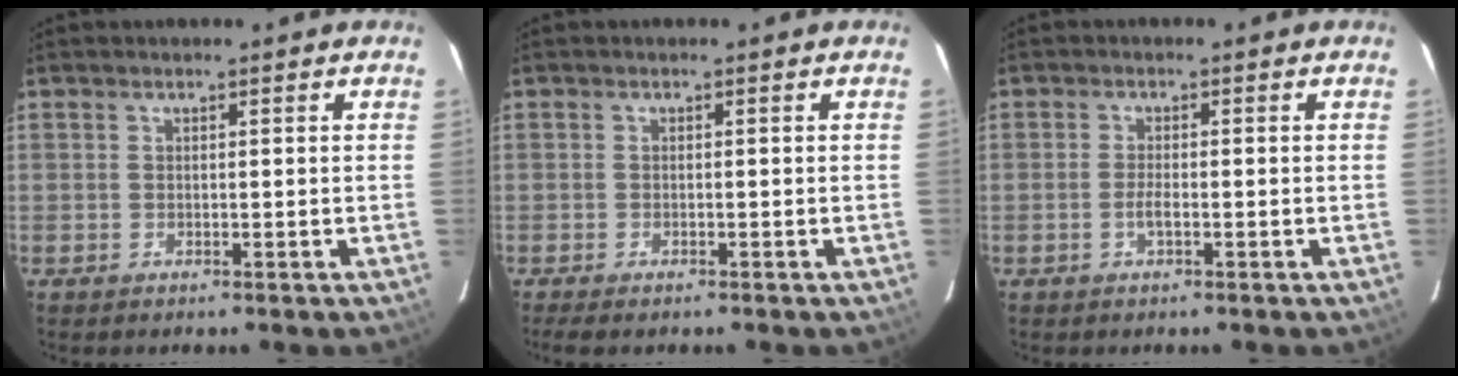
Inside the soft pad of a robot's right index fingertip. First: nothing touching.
{"total": 3.0, "force": [-2.4, 0.9, 1.7], "torque": [-0.040, -0.013, -0.040]}
{"total": 1.8, "force": [-0.8, 0.4, 1.5], "torque": [-0.033, -0.001, -0.014]}